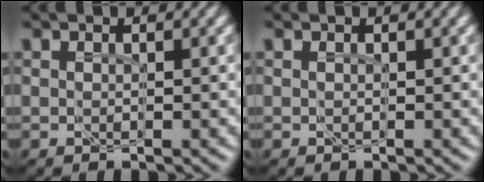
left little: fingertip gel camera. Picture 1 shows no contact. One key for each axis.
{"total": 0.0}